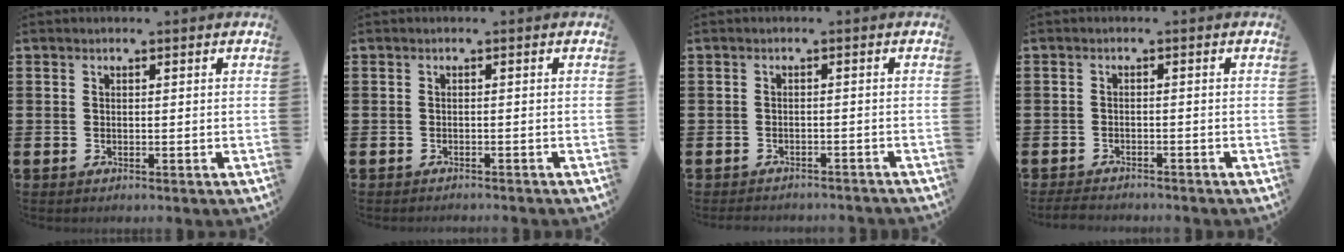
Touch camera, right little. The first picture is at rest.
{"total": 0.0}
{"total": 1.3, "force": [-1.3, 0.0, 0.0], "torque": [-0.003, 0.002, -0.027]}
{"total": 1.6, "force": [-1.6, 0.2, 0.3], "torque": [-0.009, 0.004, -0.034]}